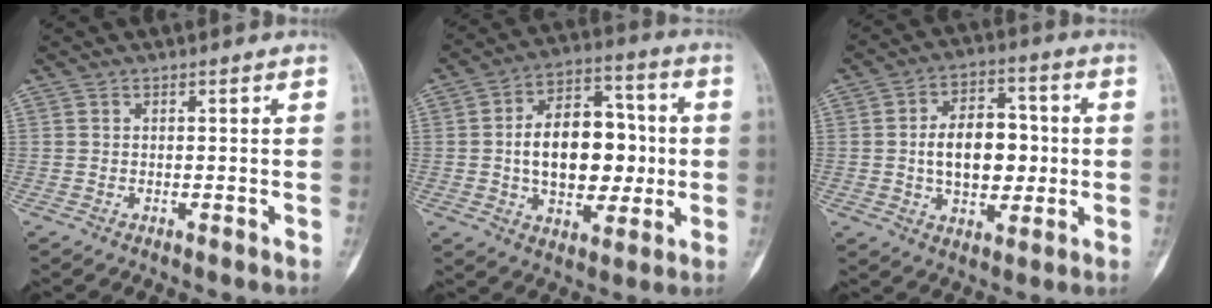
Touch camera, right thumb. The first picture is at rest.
{"total": 18.2, "force": [-0.1, 11.6, 13.9], "torque": [-0.179, 0.028, 0.002]}
{"total": 13.4, "force": [0.0, 8.6, 10.3], "torque": [-0.130, 0.018, 0.004]}